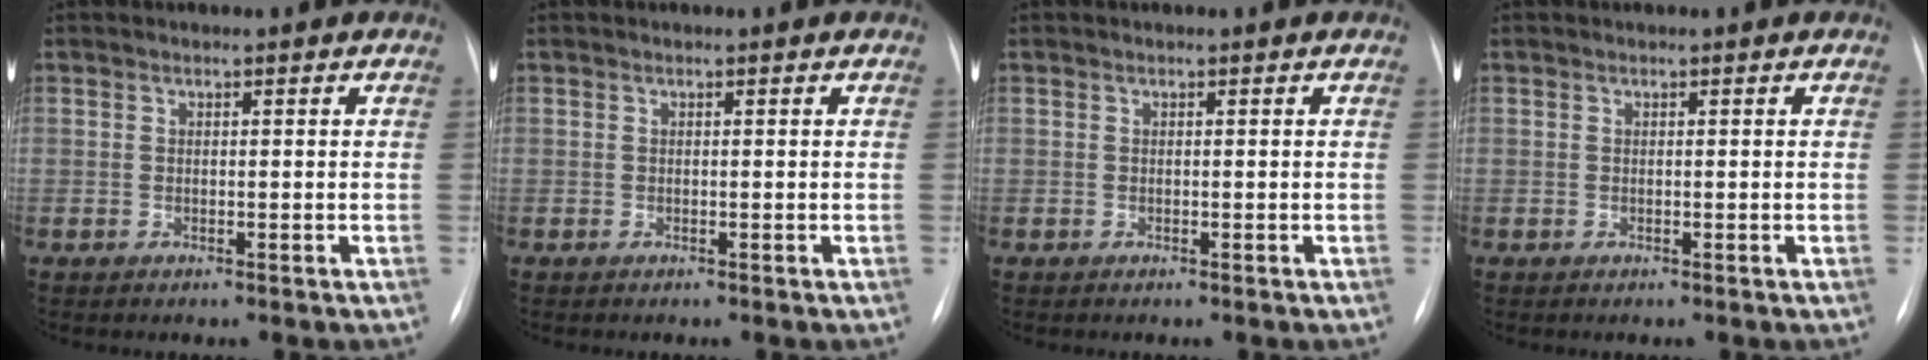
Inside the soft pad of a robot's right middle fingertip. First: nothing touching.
{"total": 0.0}
{"total": 0.0}
{"total": 0.0}